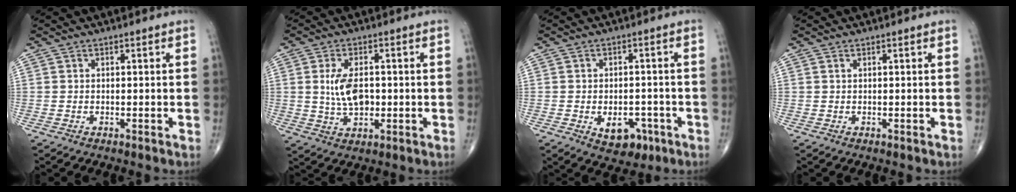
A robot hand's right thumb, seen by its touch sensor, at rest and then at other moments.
{"total": 7.1, "force": [0.3, 4.1, 5.9], "torque": [-0.100, -0.002, 0.008]}
{"total": 7.1, "force": [-2.6, 4.7, 4.7], "torque": [-0.042, 0.014, -0.027]}
{"total": 0.0}